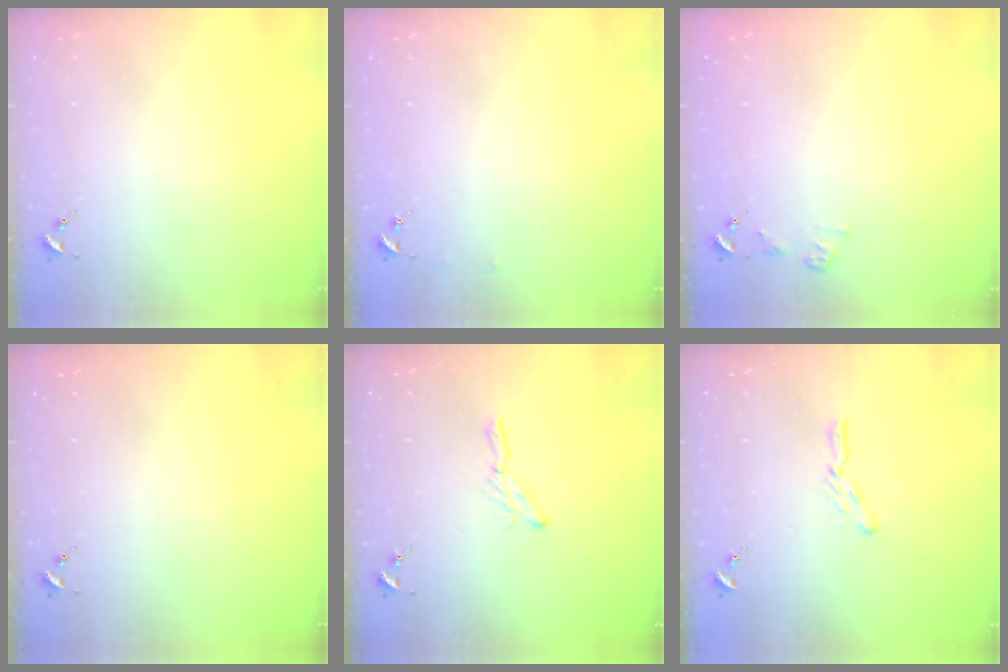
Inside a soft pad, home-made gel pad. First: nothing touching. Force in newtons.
{"total": 2.5, "press": 2.5, "slide": 0.2}
{"total": 5.2, "press": 5.2, "slide": 0.7}
{"total": 0.0}
{"total": 3.9, "press": 3.8, "slide": 0.4}
{"total": 4.7, "press": 4.7, "slide": 0.3}